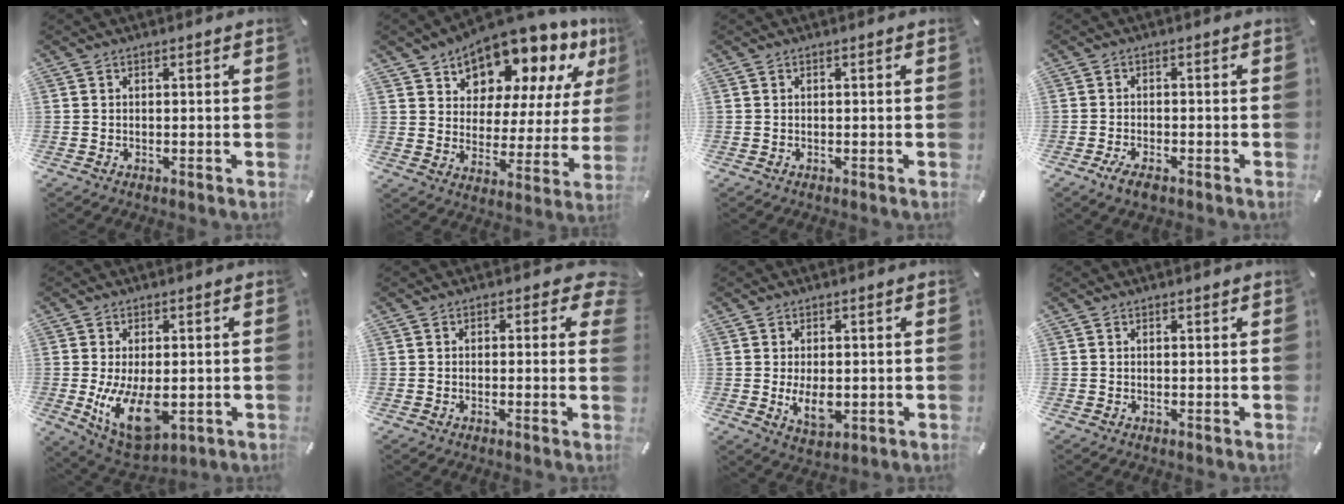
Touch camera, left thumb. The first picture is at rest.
{"total": 13.1, "force": [11.8, 5.3, 2.1], "torque": [-0.042, -0.127, 0.201]}
{"total": 0.0}
{"total": 2.9, "force": [-2.0, 1.2, 1.8], "torque": [-0.042, 0.005, -0.039]}
{"total": 12.4, "force": [-1.1, 7.1, 10.2], "torque": [-0.177, -0.021, -0.012]}
{"total": 3.7, "force": [1.0, 2.5, 2.6], "torque": [-0.022, 0.001, 0.011]}
{"total": 6.0, "force": [-0.3, 3.9, 4.6], "torque": [-0.084, -0.006, -0.006]}
{"total": 0.6, "force": [0.5, 0.3, 0.0], "torque": [0.000, 0.000, 0.010]}